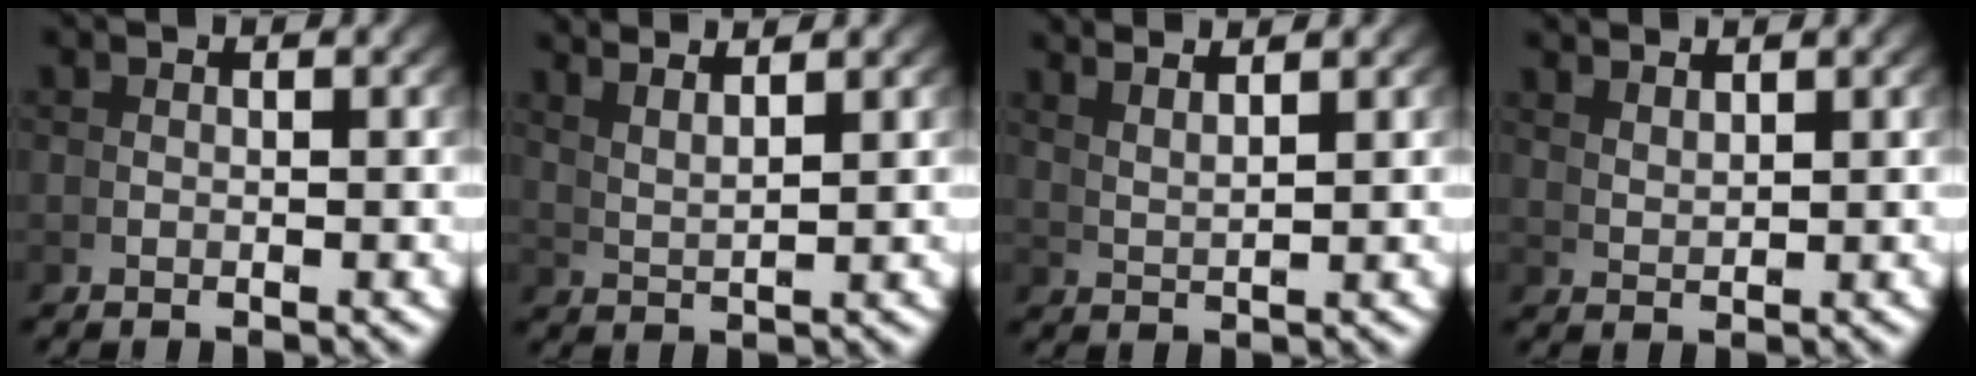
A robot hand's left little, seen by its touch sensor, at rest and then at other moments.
{"total": 4.4, "force": [3.6, 0.5, 2.5], "torque": [-0.035, 0.006, 0.064]}
{"total": 4.0, "force": [3.5, -0.2, 1.8], "torque": [-0.020, 0.005, 0.068]}
{"total": 2.6, "force": [2.4, -0.8, 0.3], "torque": [0.004, 0.001, 0.054]}